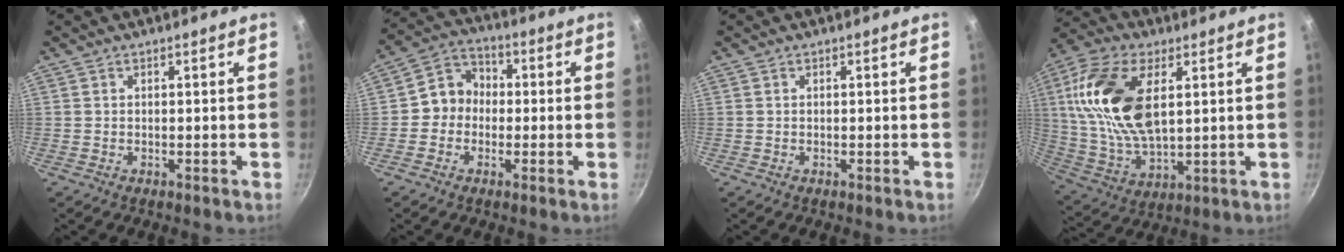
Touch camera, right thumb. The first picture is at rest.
{"total": 7.5, "force": [-0.6, 6.7, 3.2], "torque": [-0.018, 0.023, -0.032]}
{"total": 0.0}
{"total": 19.7, "force": [5.0, 10.5, 15.9], "torque": [-0.302, -0.007, 0.099]}